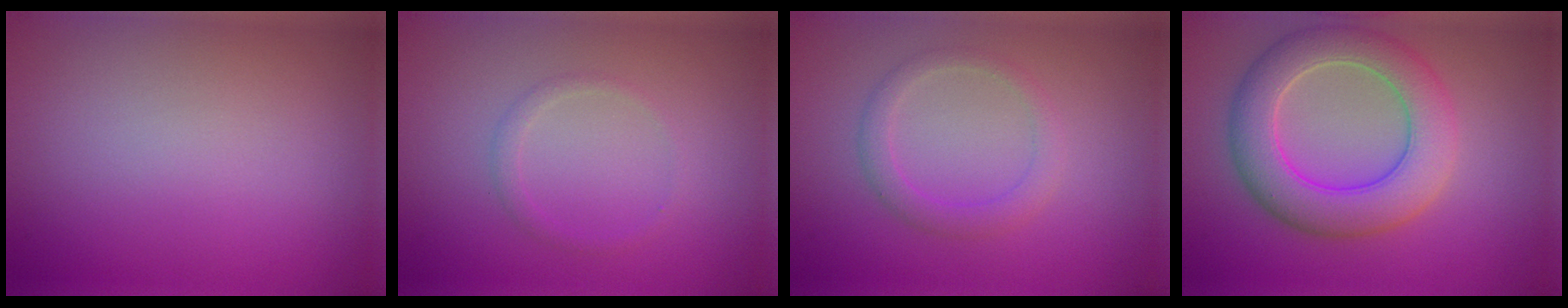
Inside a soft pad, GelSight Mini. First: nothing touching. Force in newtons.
{"total": 1.0, "press": 1.0, "slide": 0.1}
{"total": 2.1, "press": 2.1, "slide": 0.1}
{"total": 6.7, "press": 6.7, "slide": 0.5}